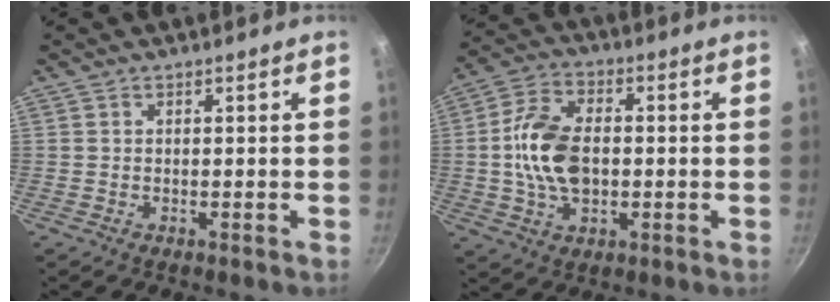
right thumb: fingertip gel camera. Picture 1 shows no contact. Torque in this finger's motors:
{"motor_torque": [-0.54, 0.94, 1.15, 0.16, 0.04]}